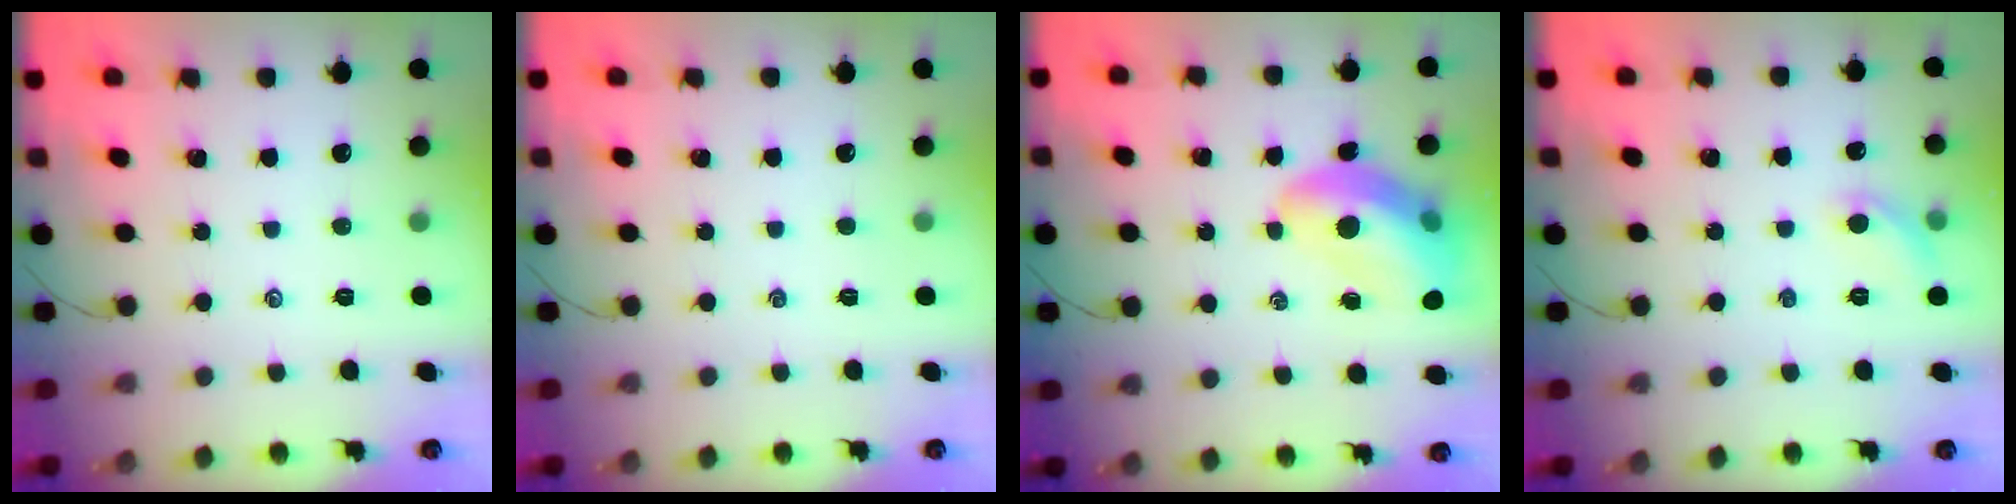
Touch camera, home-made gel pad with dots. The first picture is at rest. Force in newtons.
{"total": 0.0}
{"total": 13.8, "press": 13.3, "slide": 3.7}
{"total": 6.3, "press": 6.2, "slide": 1.2}